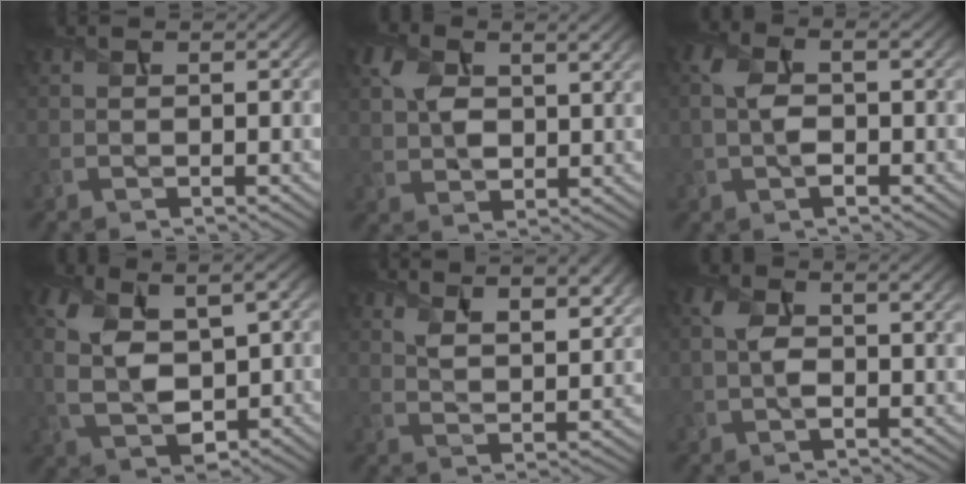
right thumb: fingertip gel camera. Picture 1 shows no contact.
{"total": 6.5, "force": [2.1, 3.8, 4.8], "torque": [-0.107, 0.000, 0.037]}
{"total": 4.4, "force": [-0.2, 2.2, 3.8], "torque": [-0.090, 0.002, -0.006]}
{"total": 9.6, "force": [0.8, 5.4, 7.9], "torque": [-0.194, -0.008, 0.023]}
{"total": 9.7, "force": [6.1, 3.8, 6.6], "torque": [-0.114, 0.002, 0.099]}
{"total": 5.2, "force": [0.4, 2.5, 4.5], "torque": [-0.101, 0.002, 0.005]}